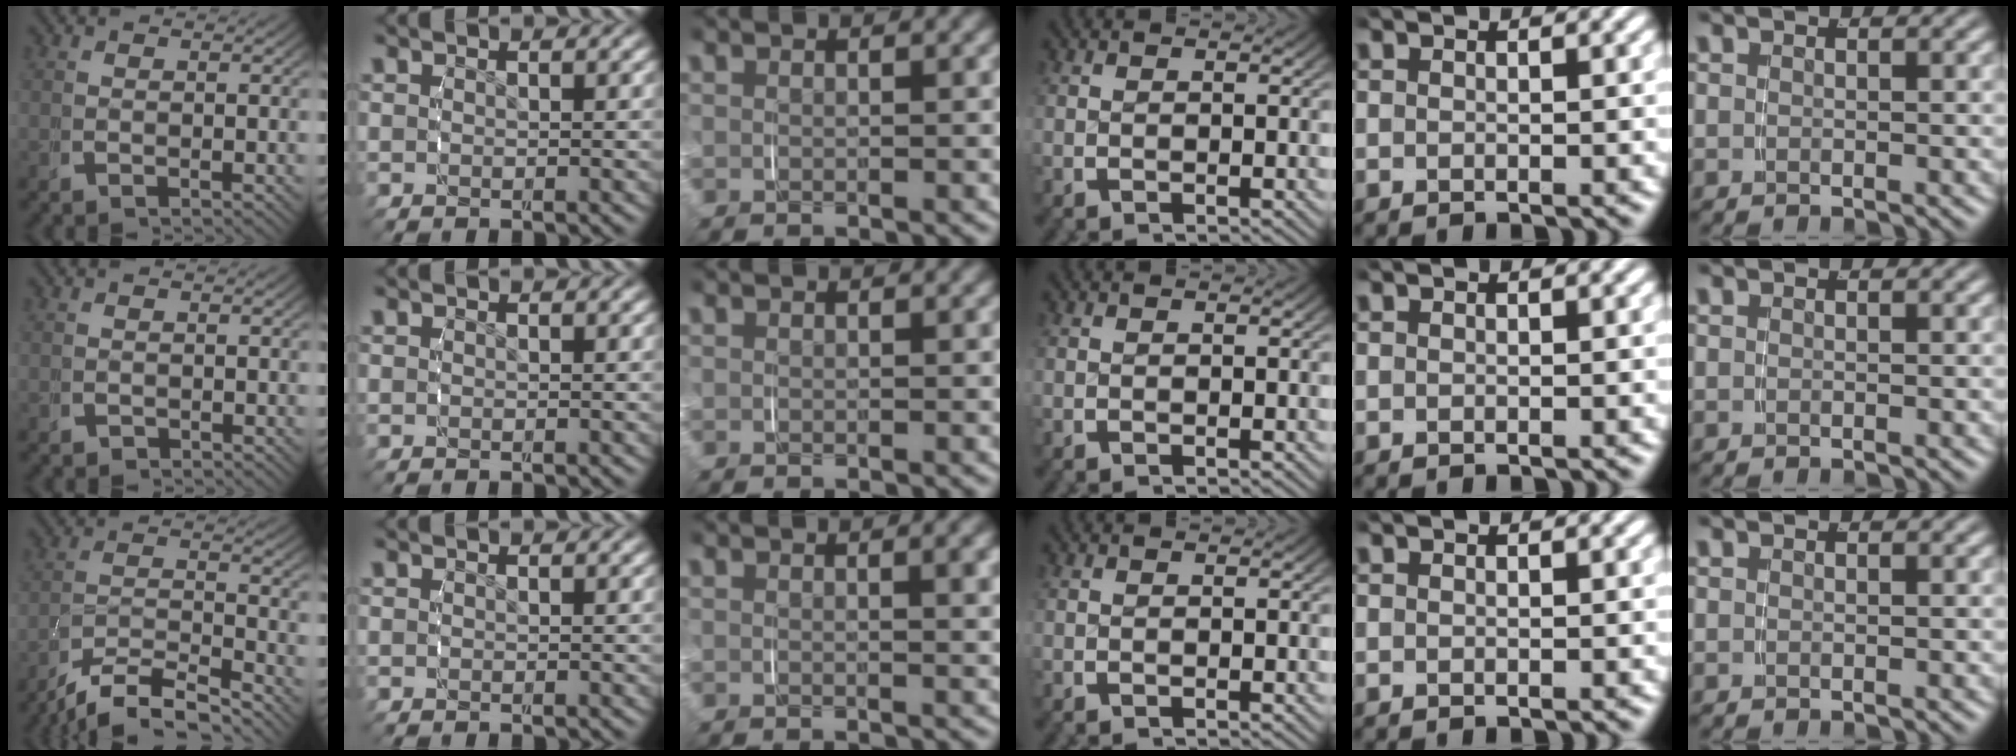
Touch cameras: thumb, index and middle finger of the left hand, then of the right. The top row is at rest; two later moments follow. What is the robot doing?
{"motion": "grasp_and_lifting", "object": "measuring cup"}